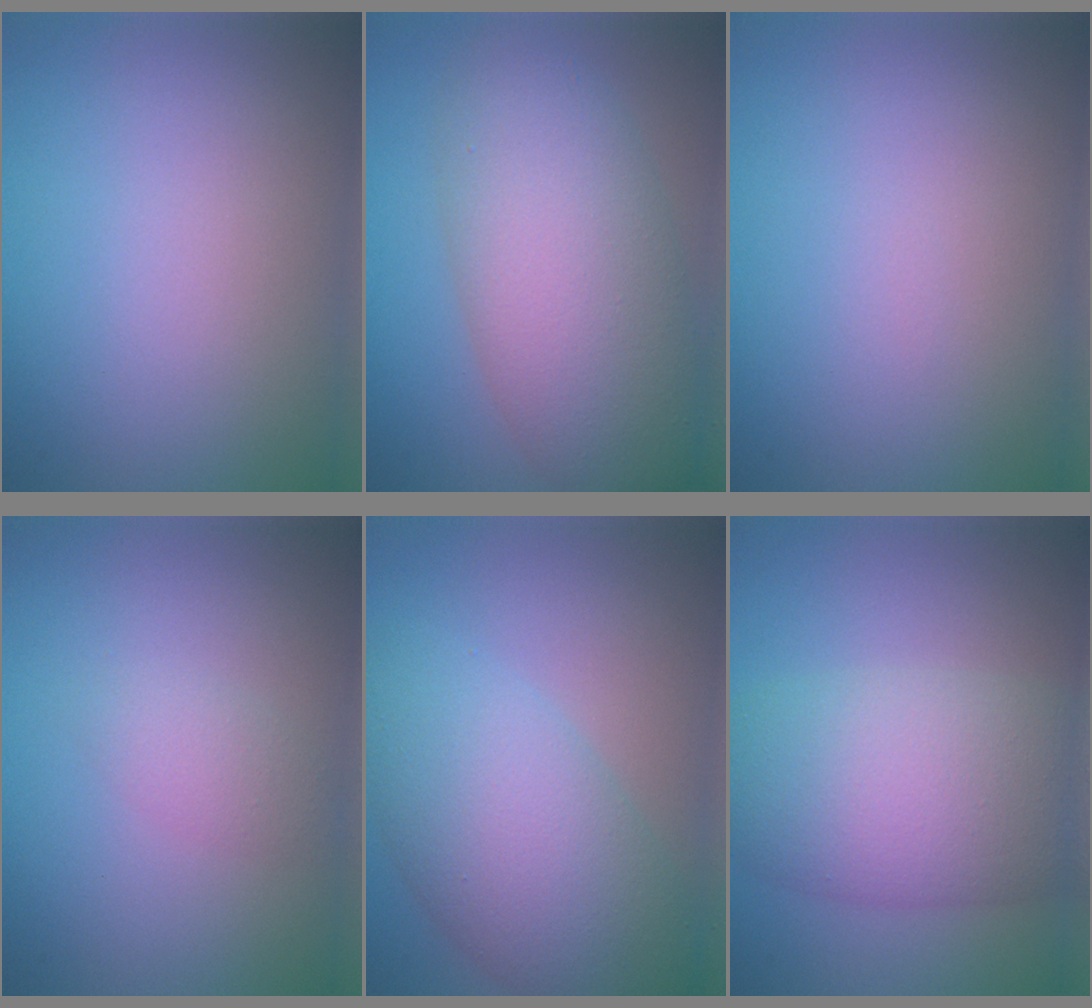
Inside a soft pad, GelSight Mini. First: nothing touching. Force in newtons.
{"total": 9.2, "press": 9.2, "slide": 0.4}
{"total": 0.0}
{"total": 1.6, "press": 1.6, "slide": 0.0}
{"total": 8.1, "press": 8.1, "slide": 0.1}
{"total": 8.5, "press": 8.5, "slide": 0.4}